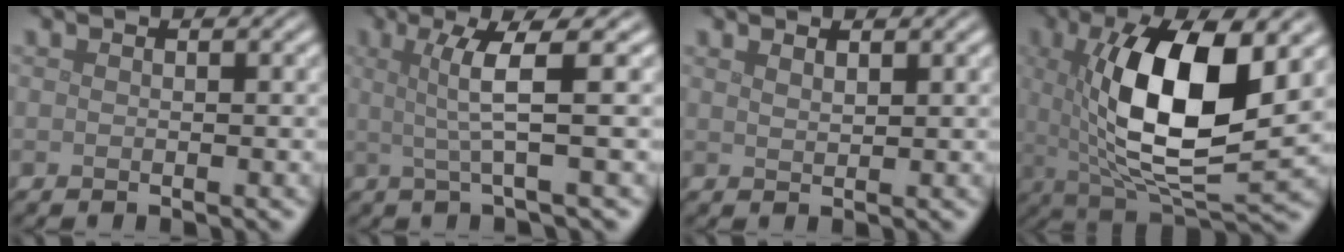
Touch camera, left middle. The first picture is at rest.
{"total": 4.1, "force": [0.7, 0.5, 4.0], "torque": [-0.075, 0.003, 0.014]}
{"total": 1.0, "force": [0.9, 0.2, 0.4], "torque": [-0.007, -0.002, 0.017]}
{"total": 12.3, "force": [1.8, 4.3, 11.3], "torque": [-0.191, -0.005, 0.033]}